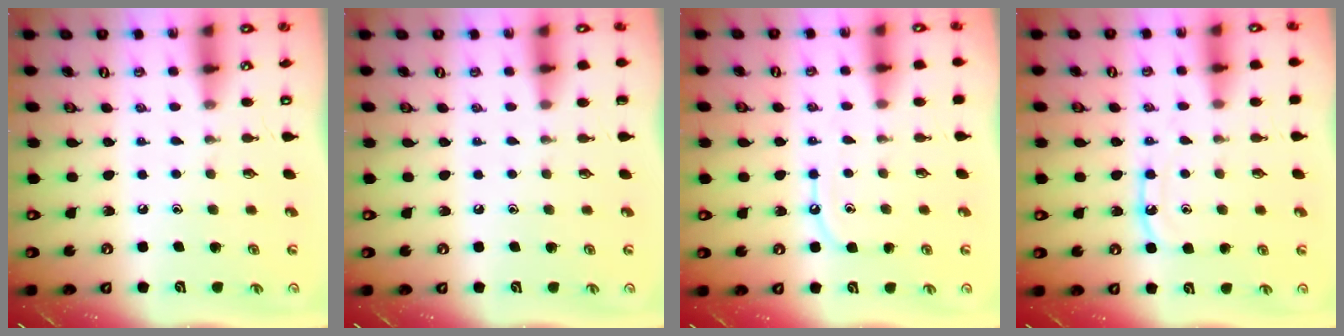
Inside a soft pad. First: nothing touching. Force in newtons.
{"total": 0.0}
{"total": 6.1, "press": 6.1, "slide": 0.7}
{"total": 8.1, "press": 8.1, "slide": 0.7}